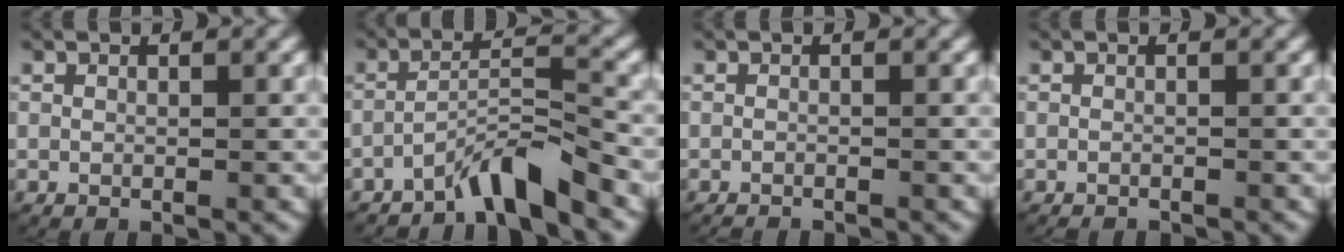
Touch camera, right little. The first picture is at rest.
{"total": 4.7, "force": [-3.8, 0.5, 2.7], "torque": [-0.039, 0.007, -0.069]}
{"total": 1.0, "force": [-1.0, -0.1, 0.0], "torque": [-0.005, -0.008, -0.014]}
{"total": 0.7, "force": [-0.7, -0.1, -0.1], "torque": [-0.003, -0.007, -0.009]}